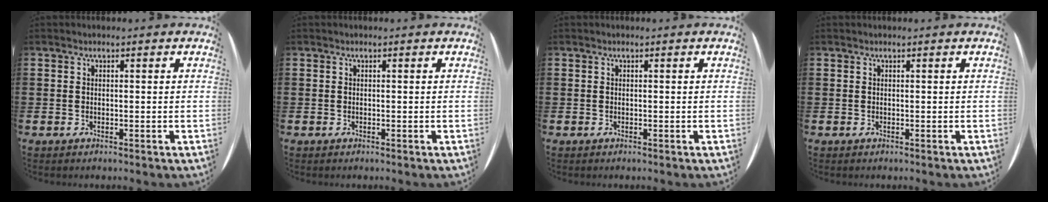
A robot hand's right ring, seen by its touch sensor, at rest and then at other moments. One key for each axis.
{"total": 0.0}
{"total": 0.0}
{"total": 0.0}